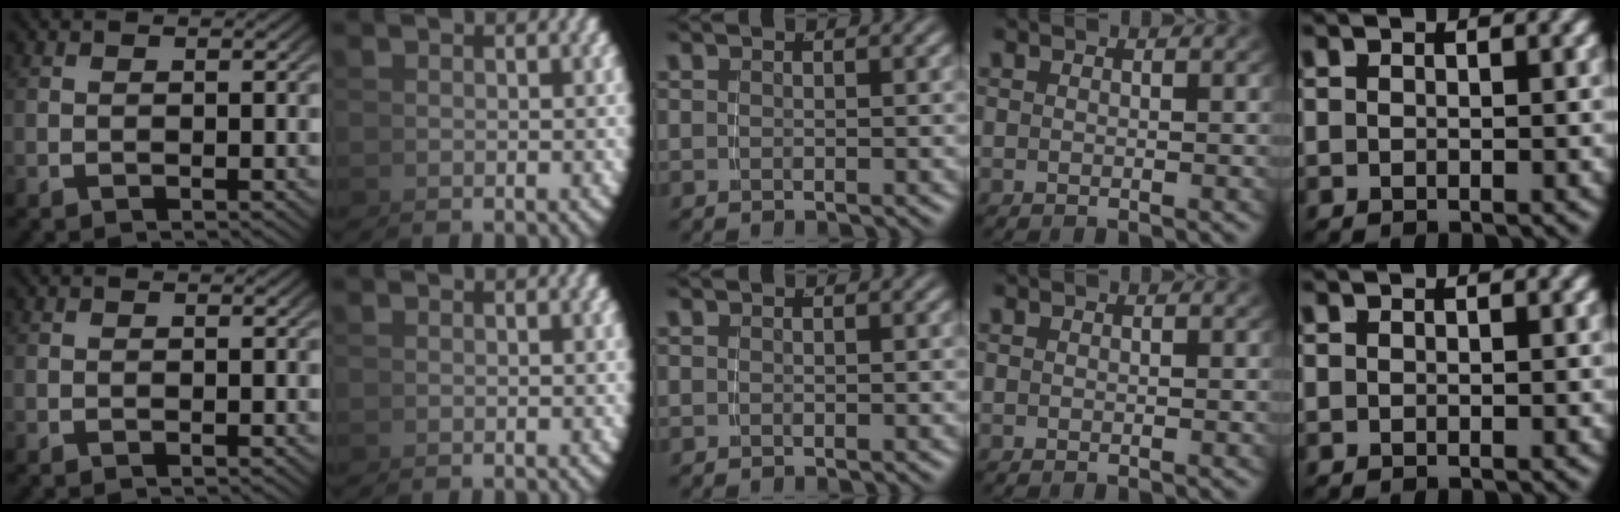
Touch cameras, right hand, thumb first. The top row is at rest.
{}